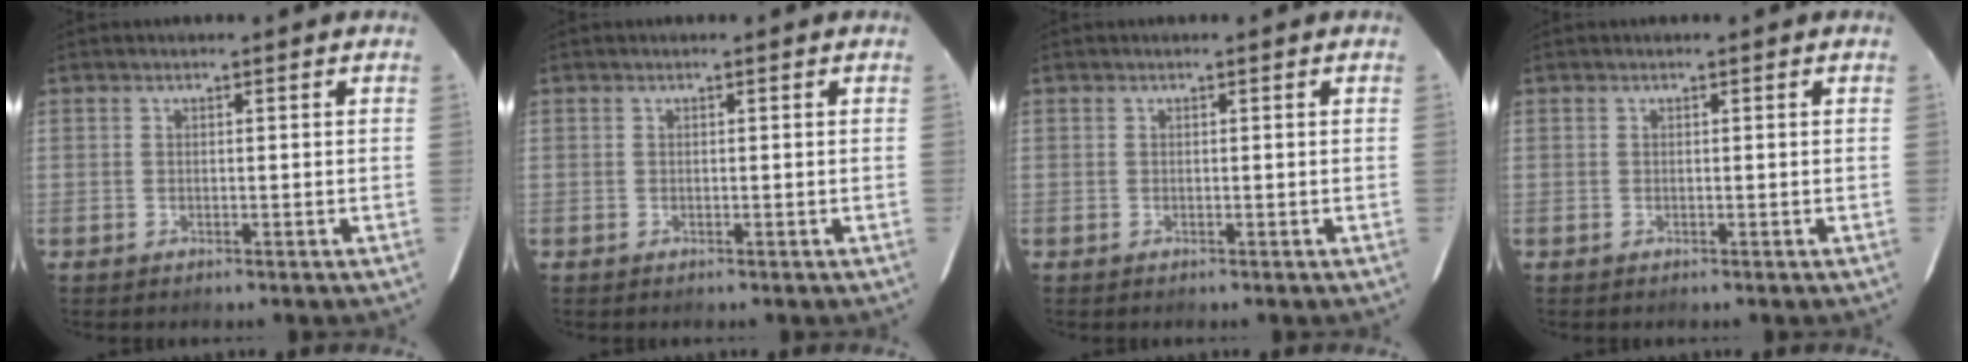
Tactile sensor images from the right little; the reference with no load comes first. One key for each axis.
{"total": 0.0}
{"total": 0.0}
{"total": 0.0}